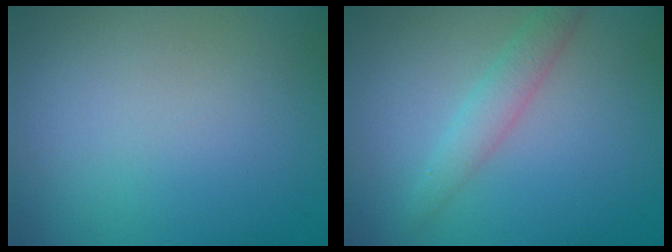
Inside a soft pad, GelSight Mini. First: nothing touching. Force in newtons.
{"total": 2.2, "press": 2.2, "slide": 0.0}